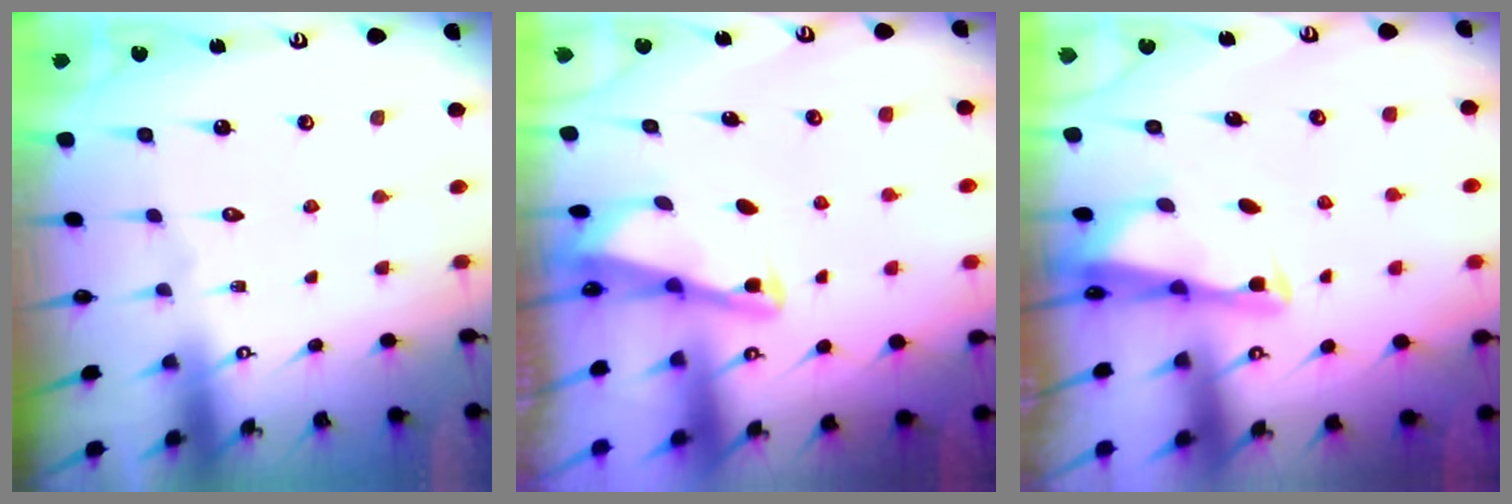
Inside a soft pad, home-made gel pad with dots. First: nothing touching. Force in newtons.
{"total": 2.9, "press": 2.9, "slide": 0.4}
{"total": 2.8, "press": 2.7, "slide": 0.6}